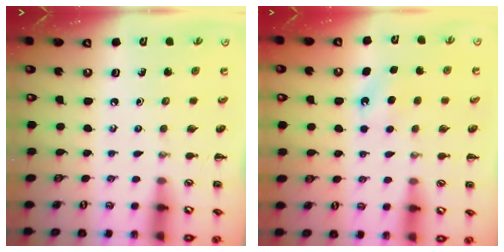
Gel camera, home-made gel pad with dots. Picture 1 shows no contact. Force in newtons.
{"total": 4.7, "press": 4.5, "slide": 1.3}